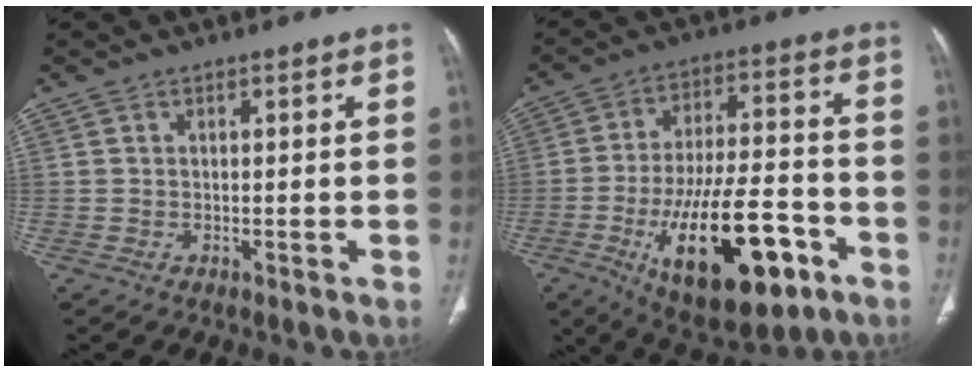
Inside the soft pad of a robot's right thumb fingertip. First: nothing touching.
{"total": 22.6, "force": [-9.1, 9.4, 18.4], "torque": [-0.298, 0.035, -0.132]}